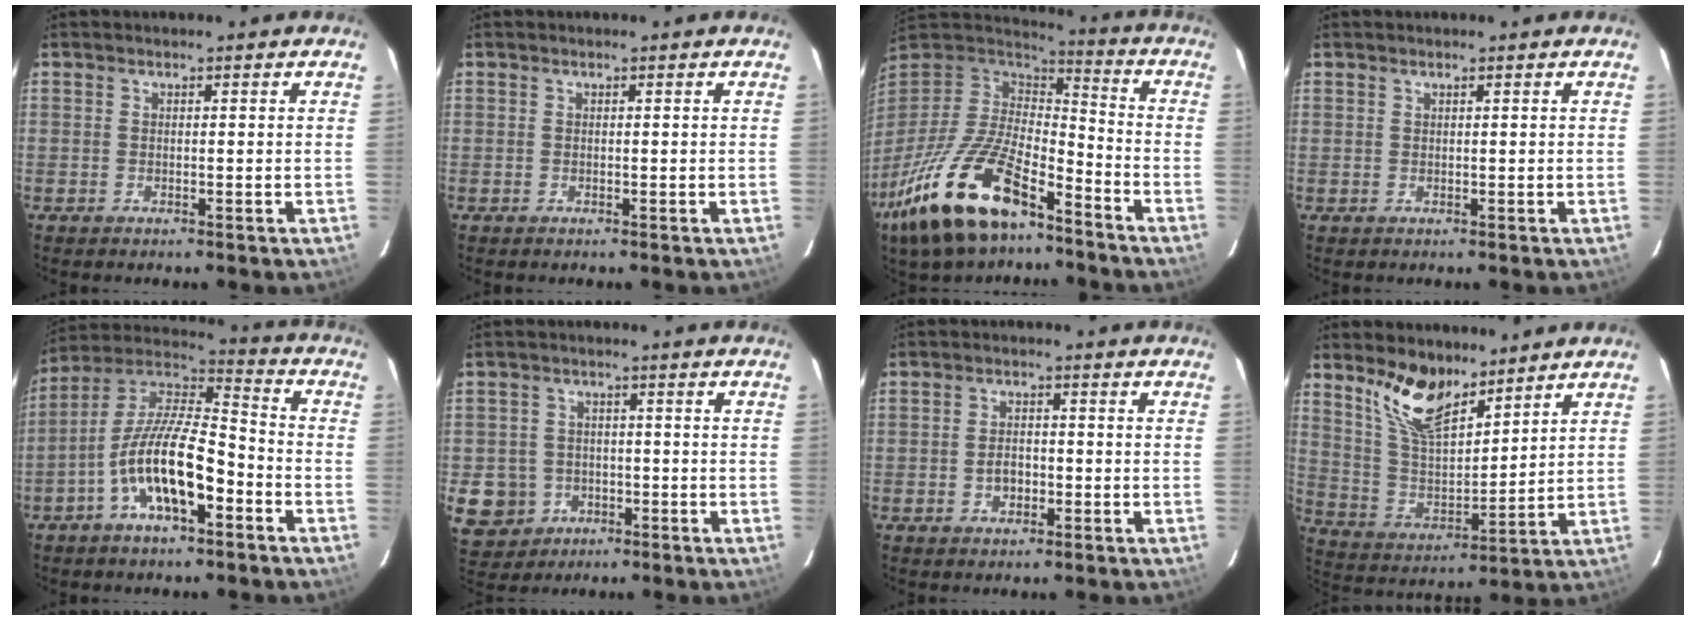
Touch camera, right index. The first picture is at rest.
{"total": 0.0}
{"total": 23.9, "force": [-15.1, 9.8, 15.7], "torque": [-0.324, -0.033, -0.268]}
{"total": 0.6, "force": [0.4, 0.5, 0.1], "torque": [0.000, 0.004, 0.006]}
{"total": 15.1, "force": [-6.5, 5.3, 12.6], "torque": [-0.243, 0.006, -0.125]}
{"total": 9.0, "force": [-2.5, 8.3, 2.3], "torque": [-0.084, 0.016, -0.026]}
{"total": 3.2, "force": [-1.0, 2.3, 2.0], "torque": [-0.037, 0.006, -0.015]}
{"total": 12.9, "force": [9.4, 5.0, 7.3], "torque": [-0.145, 0.005, 0.190]}